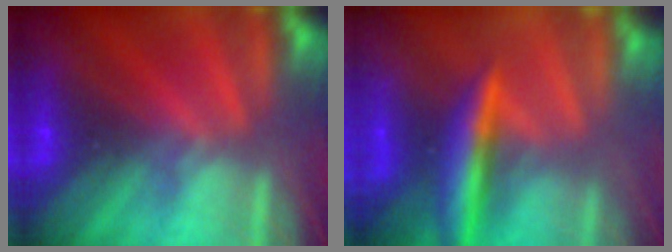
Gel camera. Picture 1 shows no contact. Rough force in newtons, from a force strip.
{"total": 6.3}